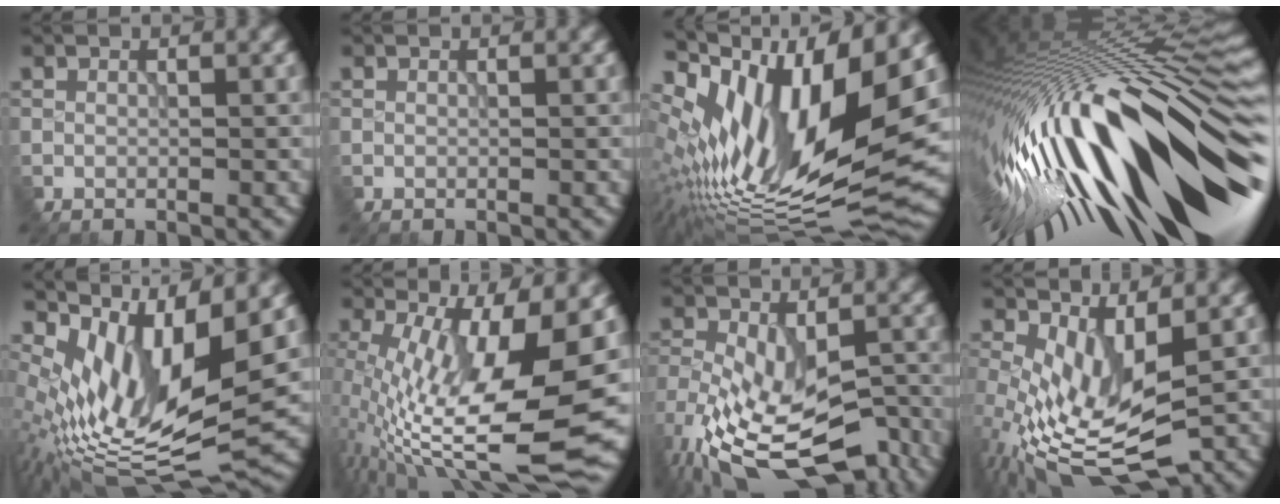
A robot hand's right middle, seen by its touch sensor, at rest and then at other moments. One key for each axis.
{"total": 0.0}
{"total": 16.1, "fx": 2.9, "fy": 6.0, "fz": 14.7, "tx": -0.278, "ty": 0.007, "tz": 0.050}
{"total": 18.2, "fx": -3.0, "fy": 6.1, "fz": 16.9, "tx": -0.280, "ty": -0.023, "tz": -0.039}
{"total": 11.9, "fx": 2.9, "fy": 4.4, "fz": 10.6, "tx": -0.219, "ty": -0.004, "tz": 0.070}
{"total": 14.0, "fx": -0.2, "fy": 4.2, "fz": 13.4, "tx": -0.241, "ty": -0.017, "tz": 0.009}
{"total": 13.0, "fx": -7.9, "fy": 6.0, "fz": 8.4, "tx": -0.180, "ty": -0.033, "tz": -0.112}
{"total": 7.3, "fx": -1.4, "fy": 3.2, "fz": 6.4, "tx": -0.159, "ty": -0.014, "tz": -0.026}